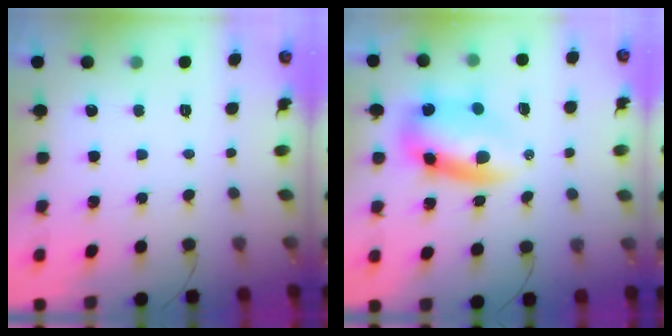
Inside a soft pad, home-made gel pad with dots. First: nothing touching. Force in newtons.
{"total": 9.2, "press": 8.9, "slide": 2.4}